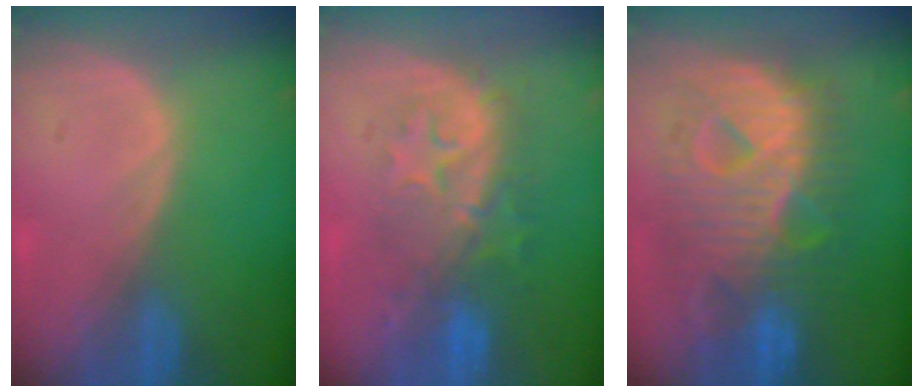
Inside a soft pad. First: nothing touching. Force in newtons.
{"total": 8.4, "press": 8.3, "slide": 1.1}
{"total": 12.7, "press": 12.6, "slide": 1.3}